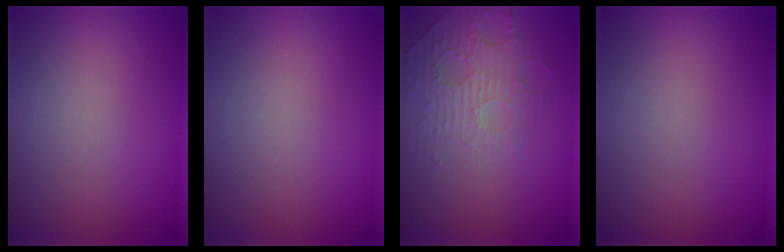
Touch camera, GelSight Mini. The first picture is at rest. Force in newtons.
{"total": 0.0}
{"total": 2.5, "press": 1.9, "slide": 1.6}
{"total": 0.0}